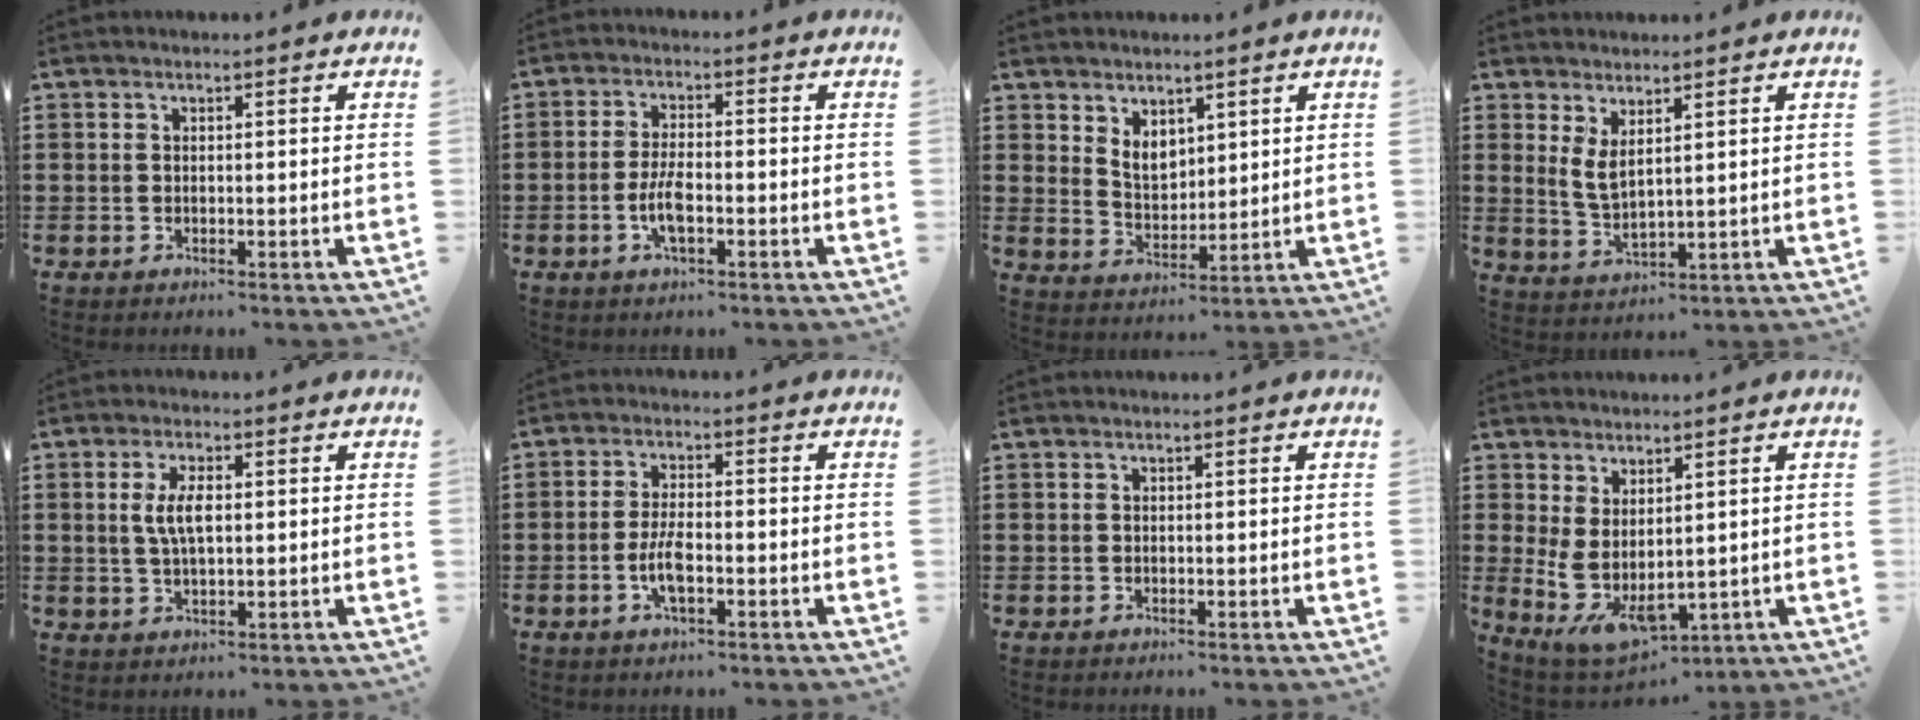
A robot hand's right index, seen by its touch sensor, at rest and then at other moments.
{"total": 4.8, "force": [-1.5, 1.6, 4.2], "torque": [-0.094, -0.001, -0.032]}
{"total": 4.3, "force": [2.6, 2.8, 1.9], "torque": [-0.041, 0.001, 0.047]}
{"total": 3.4, "force": [1.8, 1.1, 2.7], "torque": [-0.065, -0.001, 0.031]}
{"total": 4.9, "force": [0.6, 1.8, 4.5], "torque": [-0.099, 0.005, 0.005]}
{"total": 4.8, "force": [-1.5, 1.6, 4.2], "torque": [-0.094, -0.001, -0.032]}
{"total": 0.0}
{"total": 6.1, "force": [-0.2, 3.0, 5.3], "torque": [-0.120, -0.025, 0.002]}